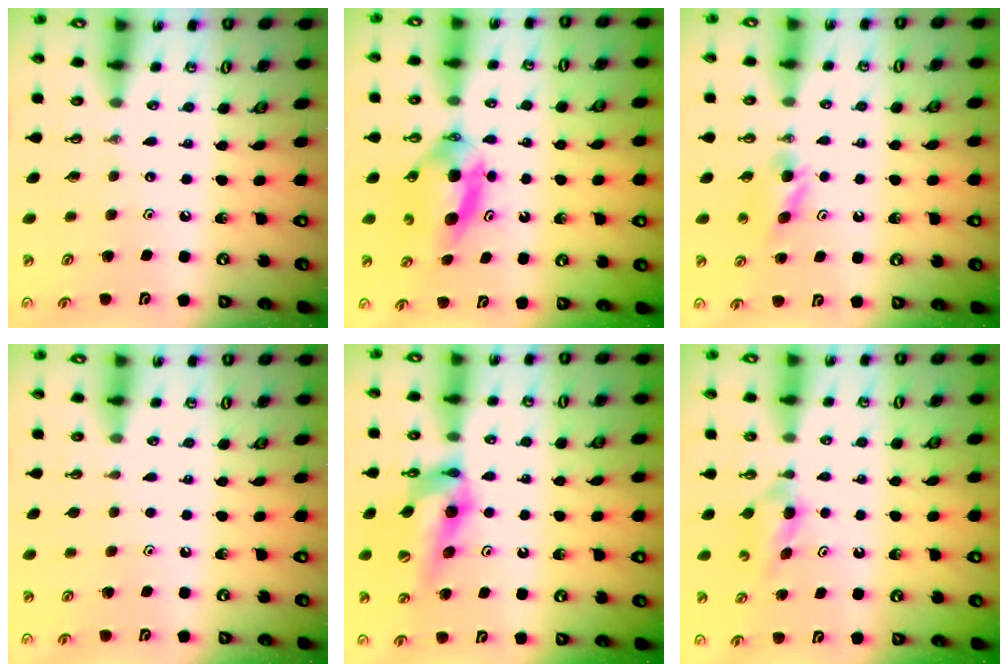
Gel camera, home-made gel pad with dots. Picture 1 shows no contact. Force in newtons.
{"total": 6.6, "press": 6.0, "slide": 2.8}
{"total": 4.1, "press": 4.0, "slide": 1.1}
{"total": 1.2, "press": 0.5, "slide": 1.0}
{"total": 12.4, "press": 12.0, "slide": 3.1}
{"total": 3.6, "press": 3.5, "slide": 0.8}